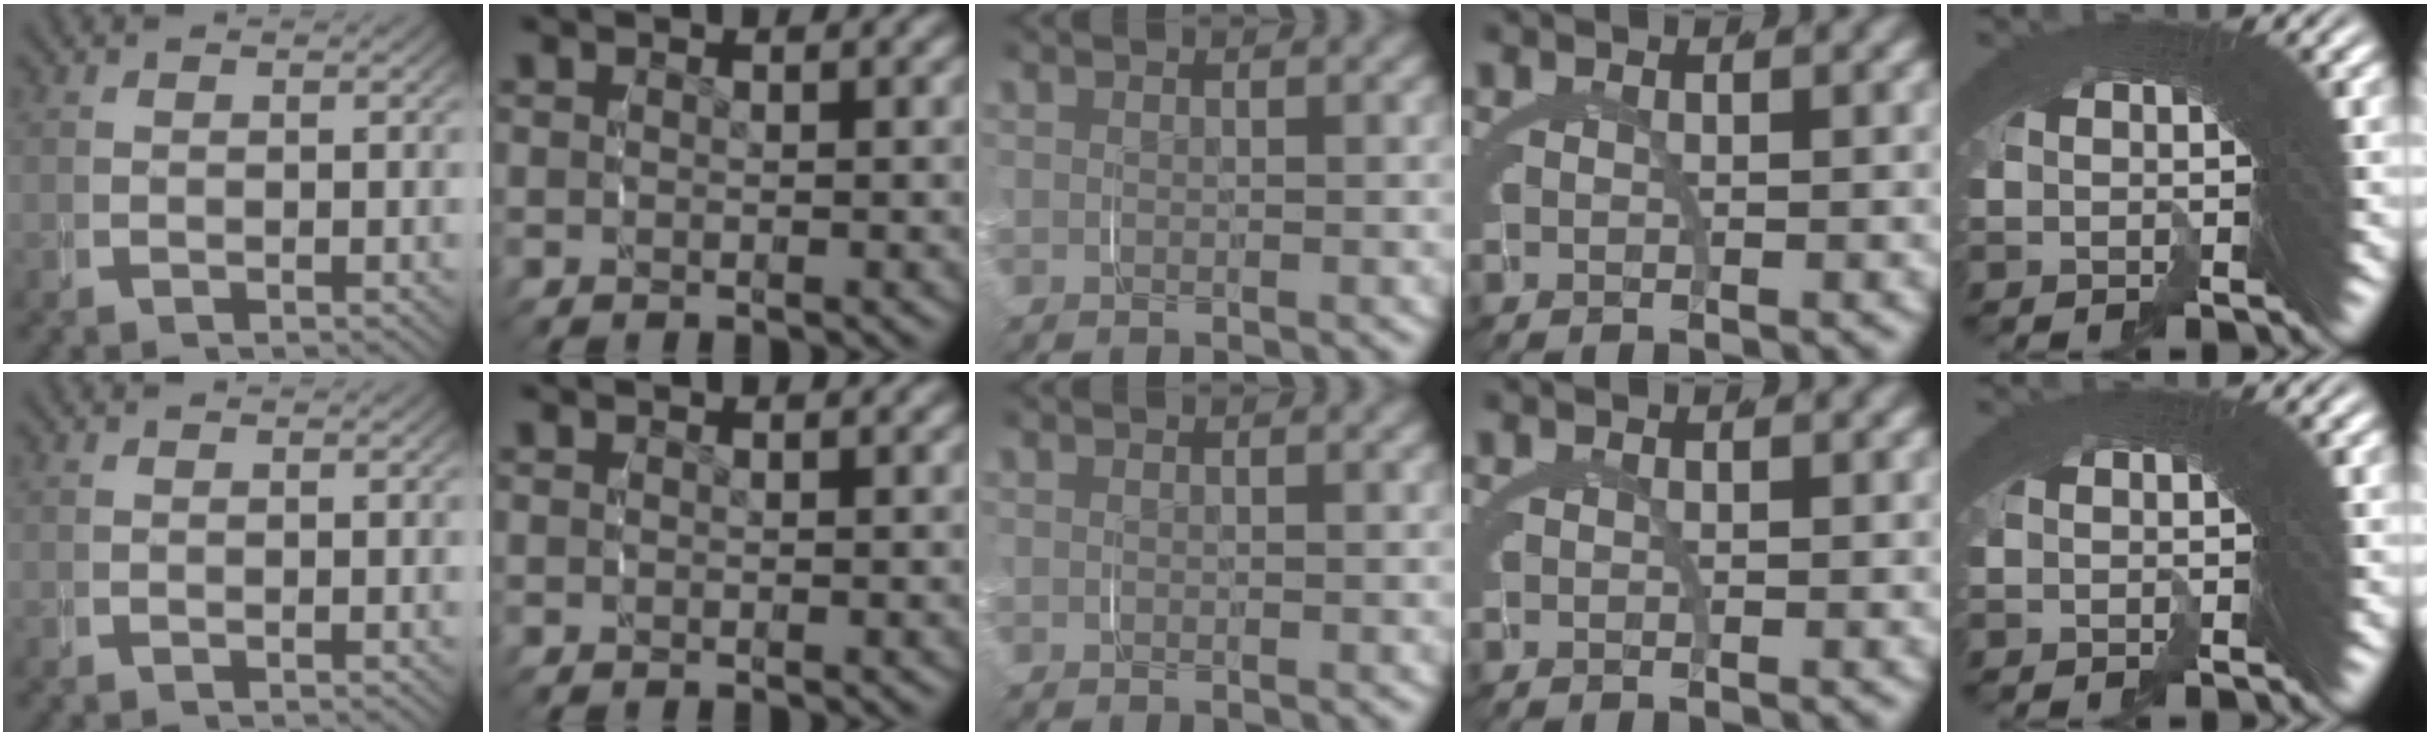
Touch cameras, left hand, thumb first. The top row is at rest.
{}